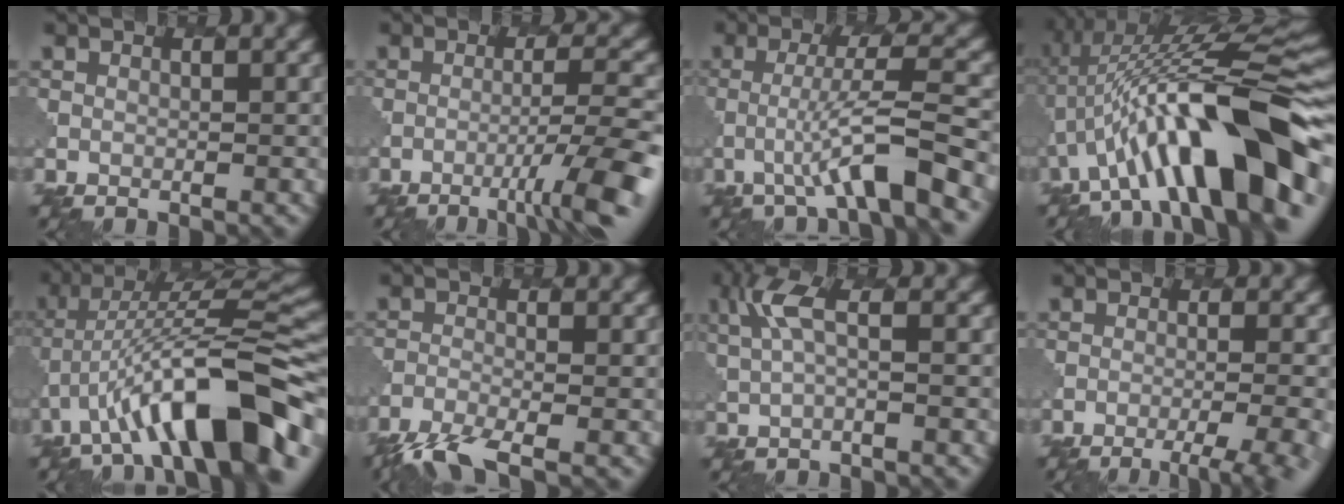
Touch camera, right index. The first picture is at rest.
{"total": 6.9, "force": [-3.4, 0.8, 5.9], "torque": [-0.084, 0.009, -0.056]}
{"total": 5.6, "force": [-2.0, 0.5, 5.2], "torque": [-0.083, 0.014, -0.041]}
{"total": 14.6, "force": [-3.1, 3.8, 13.7], "torque": [-0.193, 0.038, -0.048]}
{"total": 12.2, "force": [-5.1, 3.5, 10.5], "torque": [-0.165, 0.023, -0.077]}
{"total": 4.6, "force": [-3.7, 0.9, 2.5], "torque": [-0.047, -0.012, -0.078]}
{"total": 3.0, "force": [1.1, 0.6, 2.8], "torque": [-0.059, 0.002, 0.021]}
{"total": 5.8, "force": [-3.6, 1.5, 4.2], "torque": [-0.048, -0.006, -0.040]}